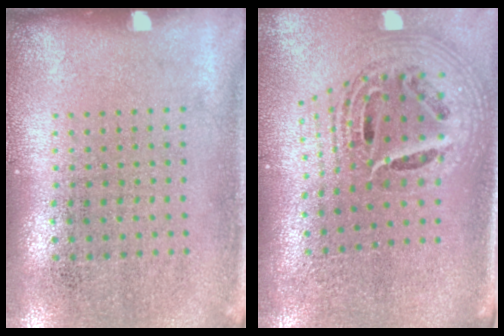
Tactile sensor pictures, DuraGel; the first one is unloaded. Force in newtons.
{"total": 2.2, "press": 1.6, "slide": 1.6}